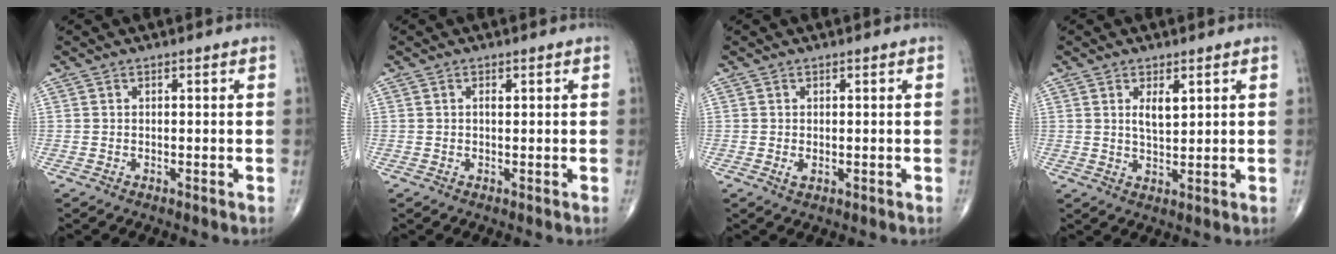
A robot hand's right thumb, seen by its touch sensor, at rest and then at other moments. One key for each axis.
{"total": 0.7, "fx": 0.2, "fy": 0.3, "fz": 0.5, "tx": -0.012, "ty": -0.001, "tz": 0.004}
{"total": 1.1, "fx": -0.1, "fy": 0.6, "fz": 0.9, "tx": -0.015, "ty": -0.003, "tz": 0.000}
{"total": 3.9, "fx": 1.6, "fy": 1.7, "fz": 3.2, "tx": -0.047, "ty": -0.015, "tz": 0.030}